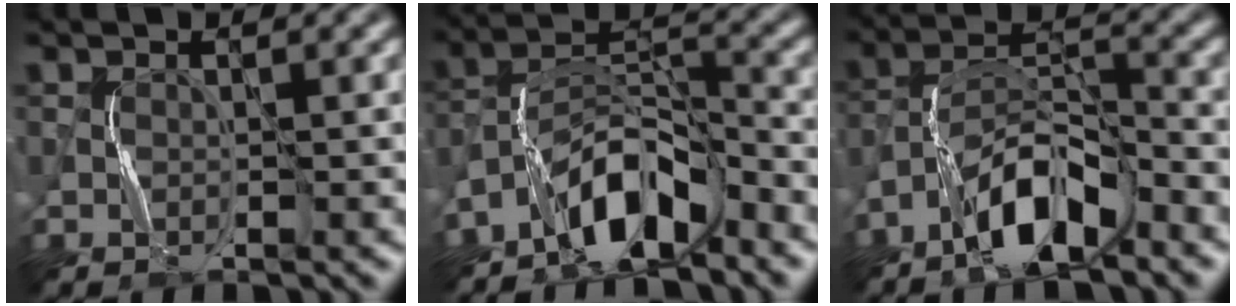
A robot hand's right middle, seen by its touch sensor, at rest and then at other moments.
{"total": 6.7, "force": [-5.0, 2.2, 3.9], "torque": [-0.068, 0.009, -0.098]}
{"total": 6.6, "force": [-4.6, 2.0, 4.3], "torque": [-0.081, 0.010, -0.088]}